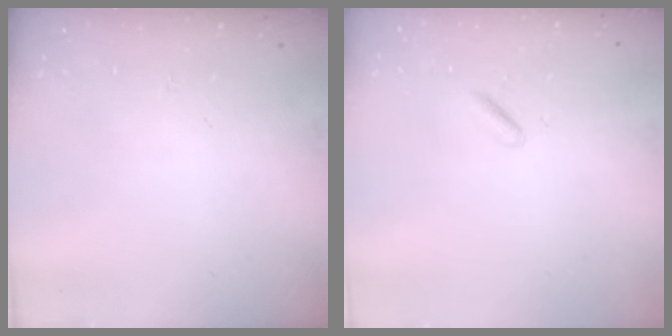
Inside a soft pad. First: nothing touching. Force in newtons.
{"total": 0.9, "press": 0.6, "slide": 0.6}